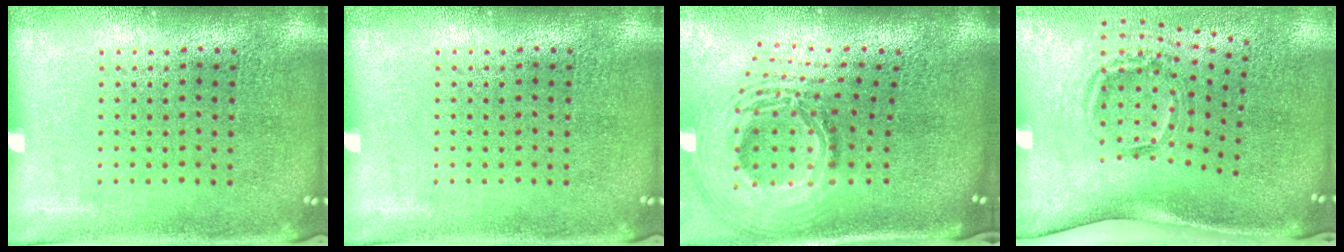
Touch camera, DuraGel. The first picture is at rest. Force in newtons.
{"total": 0.0}
{"total": 3.0, "press": 2.1, "slide": 2.2}
{"total": 2.0, "press": 1.2, "slide": 1.6}